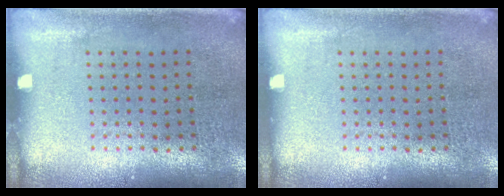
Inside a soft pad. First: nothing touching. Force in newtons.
{"total": 0.0}